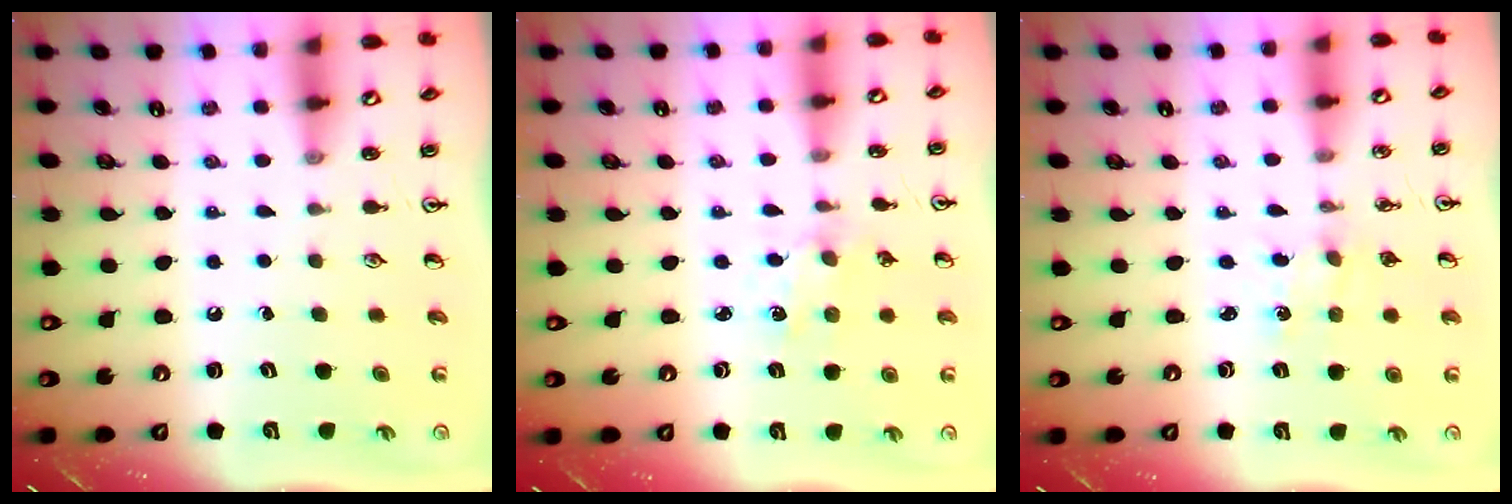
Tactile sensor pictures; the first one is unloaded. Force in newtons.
{"total": 1.4, "press": 1.4, "slide": 0.2}
{"total": 0.0}